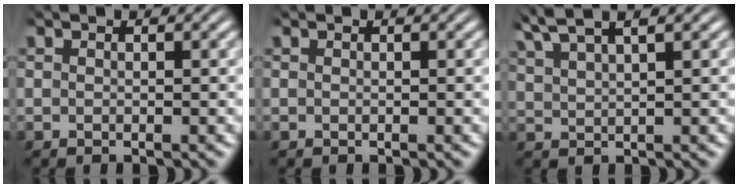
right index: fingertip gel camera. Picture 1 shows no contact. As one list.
[{"total": 0.0}, {"total": 4.4, "force": [3.4, 1.7, 2.3], "torque": [-0.055, 0.010, 0.057]}]